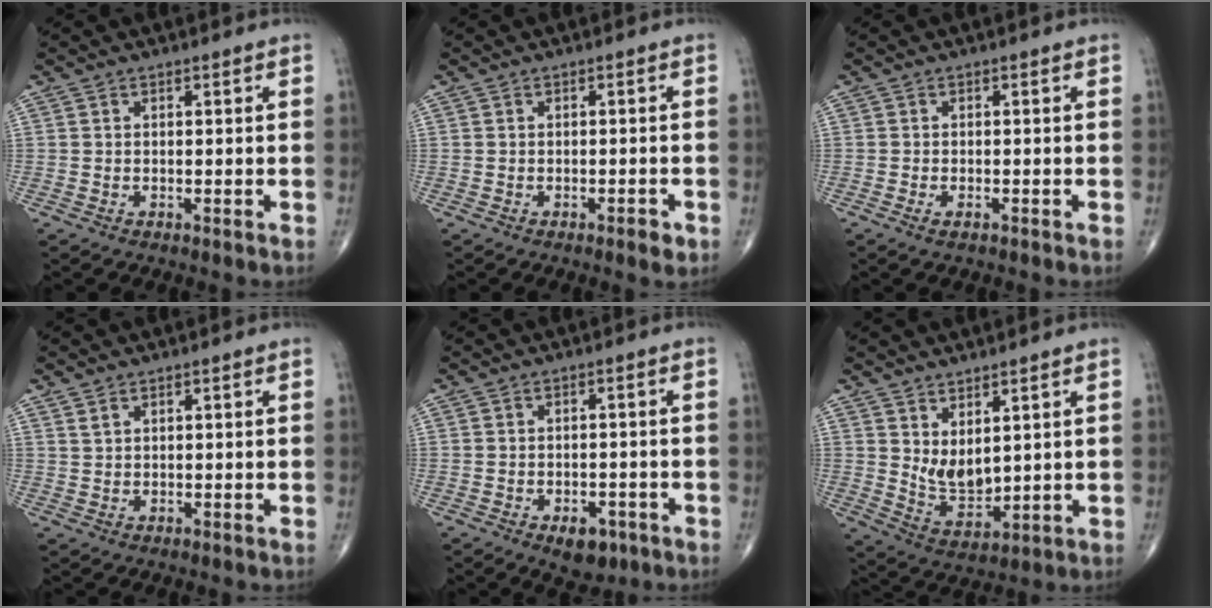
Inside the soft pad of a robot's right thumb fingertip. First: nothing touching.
{"total": 1.9, "force": [-1.0, 0.7, 1.4], "torque": [-0.019, 0.000, -0.015]}
{"total": 1.3, "force": [-0.8, 0.5, 1.0], "torque": [-0.022, 0.002, -0.014]}
{"total": 1.3, "force": [0.9, 0.6, 0.6], "torque": [-0.007, -0.001, 0.019]}
{"total": 5.5, "force": [-2.8, 3.2, 3.4], "torque": [-0.032, 0.012, -0.033]}
{"total": 7.0, "force": [2.7, 3.5, 5.4], "torque": [-0.083, -0.038, 0.066]}